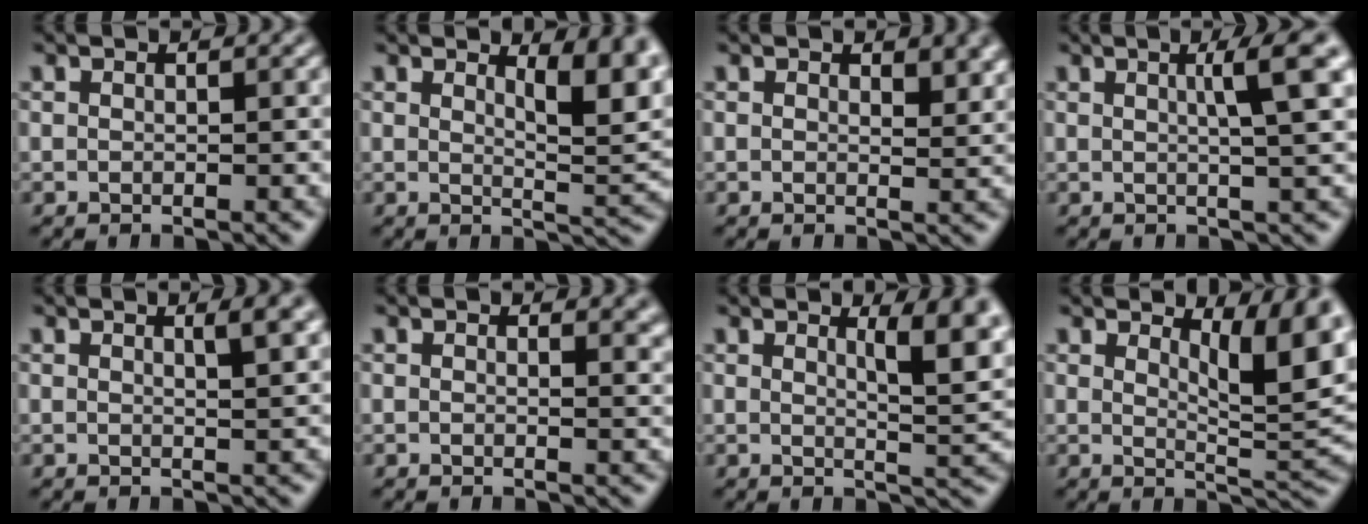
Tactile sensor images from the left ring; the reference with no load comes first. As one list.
[{"total": 5.5, "force": [2.4, 1.8, 4.6], "torque": [-0.051, -0.004, 0.037]}, {"total": 2.3, "force": [1.1, 1.1, 1.7], "torque": [-0.021, -0.004, 0.019]}, {"total": 4.5, "force": [1.3, 0.6, 4.3], "torque": [-0.056, 0.011, 0.018]}, {"total": 2.6, "force": [1.2, 0.8, 2.2], "torque": [-0.016, 0.004, 0.014]}, {"total": 1.8, "force": [0.9, 0.7, 1.3], "torque": [-0.015, -0.004, 0.015]}, {"total": 5.9, "force": [2.3, 1.6, 5.2], "torque": [-0.056, -0.003, 0.035]}, {"total": 6.2, "force": [2.9, 2.0, 5.1], "torque": [-0.067, -0.009, 0.044]}]